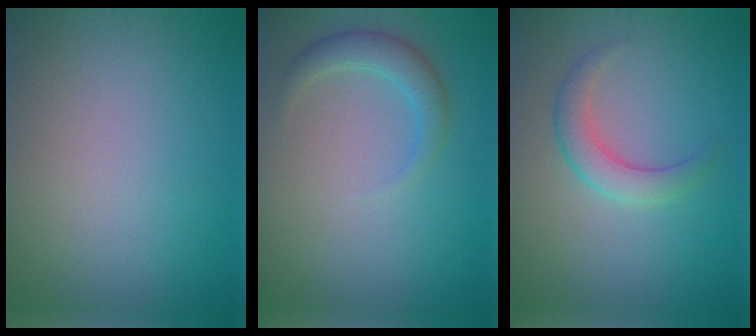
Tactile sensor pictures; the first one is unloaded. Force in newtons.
{"total": 2.4, "press": 2.4, "slide": 0.1}
{"total": 2.7, "press": 2.7, "slide": 0.1}